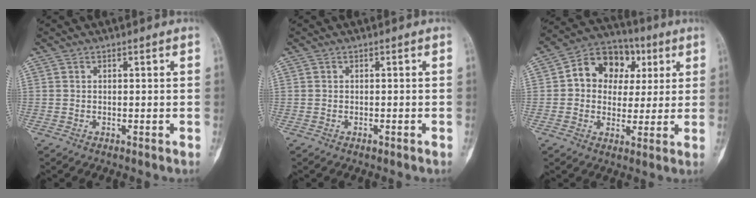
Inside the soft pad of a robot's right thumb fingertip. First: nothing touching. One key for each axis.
{"total": 0.5, "fx": -0.4, "fy": 0.2, "fz": 0.3, "tx": -0.006, "ty": 0.000, "tz": -0.006}
{"total": 13.1, "fx": 3.1, "fy": 10.6, "fz": 7.1, "tx": -0.067, "ty": 0.012, "tz": 0.041}